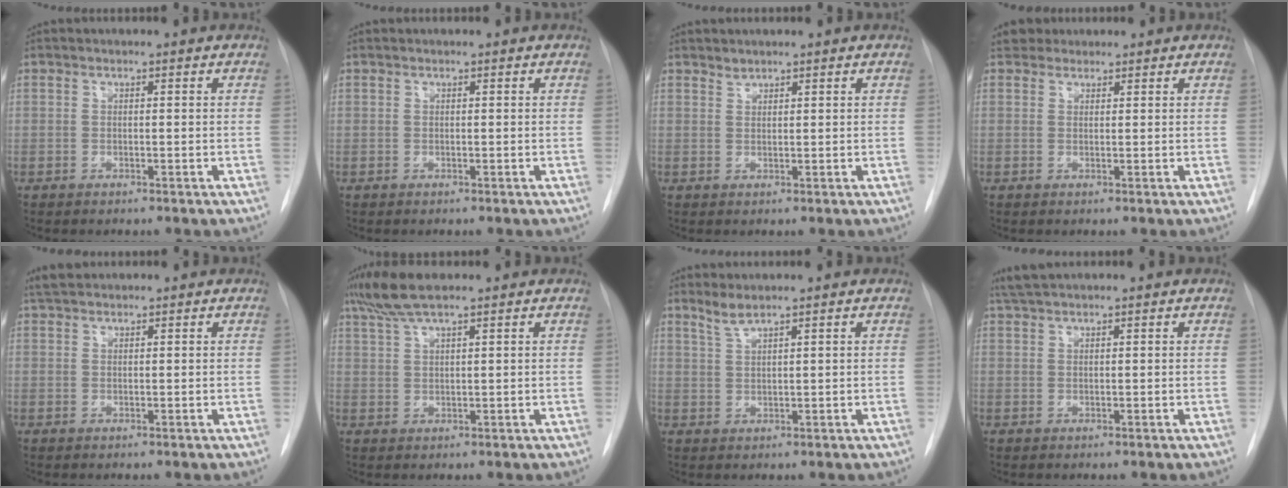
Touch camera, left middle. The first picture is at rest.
{"total": 0.0}
{"total": 0.9, "force": [0.9, 0.2, -0.1], "torque": [0.001, -0.002, 0.016]}
{"total": 2.3, "force": [1.9, 1.3, -0.1], "torque": [0.006, 0.012, 0.029]}
{"total": 2.6, "force": [2.2, 1.1, 0.6], "torque": [-0.013, 0.016, 0.038]}
{"total": 6.0, "force": [4.7, 0.6, 3.7], "torque": [-0.081, 0.018, 0.091]}
{"total": 2.4, "force": [2.0, -0.2, 1.2], "torque": [-0.030, 0.003, 0.045]}
{"total": 3.2, "force": [2.9, 0.2, 1.4], "torque": [-0.031, 0.021, 0.057]}